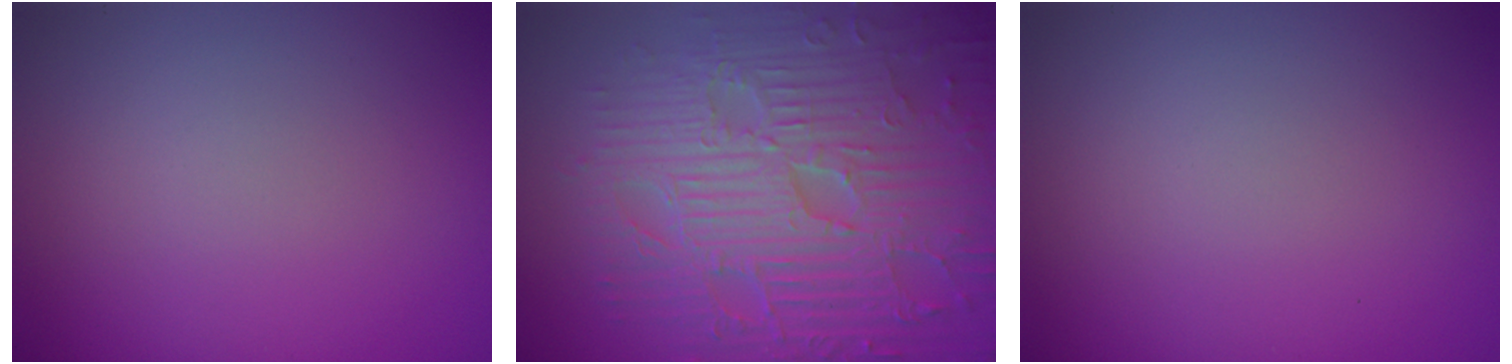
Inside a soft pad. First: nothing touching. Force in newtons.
{"total": 9.4, "press": 6.9, "slide": 6.4}
{"total": 0.0}